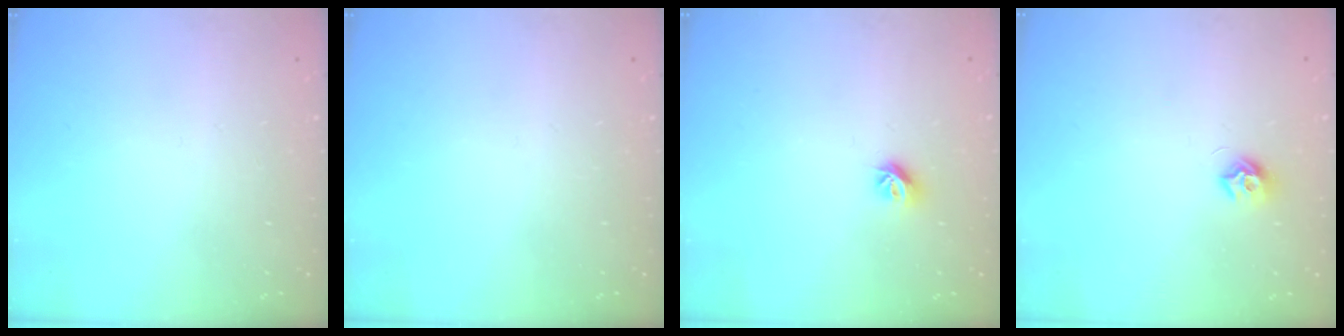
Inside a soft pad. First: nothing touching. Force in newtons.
{"total": 0.0}
{"total": 6.5, "press": 6.5, "slide": 0.7}
{"total": 7.6, "press": 7.6, "slide": 0.6}